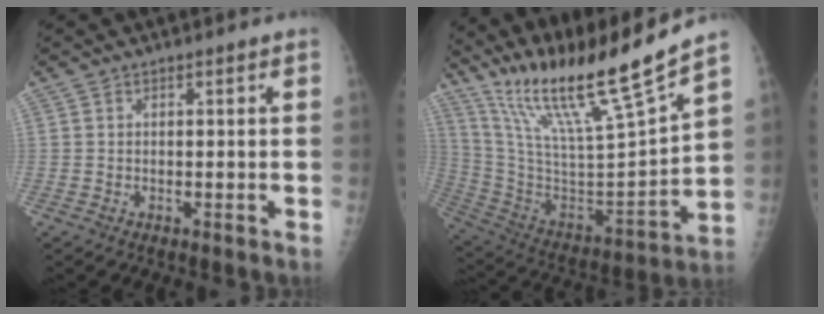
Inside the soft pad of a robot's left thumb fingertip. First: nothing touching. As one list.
[{"total": 23.0, "force": [18.9, -0.4, 13.1], "torque": [-0.212, -0.110, 0.349]}]